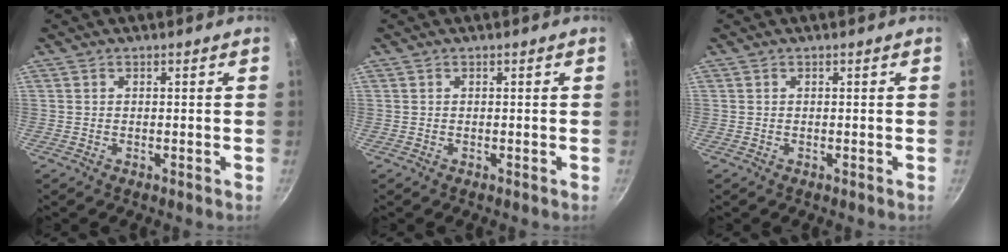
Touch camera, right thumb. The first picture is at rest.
{"total": 0.0}
{"total": 0.0}